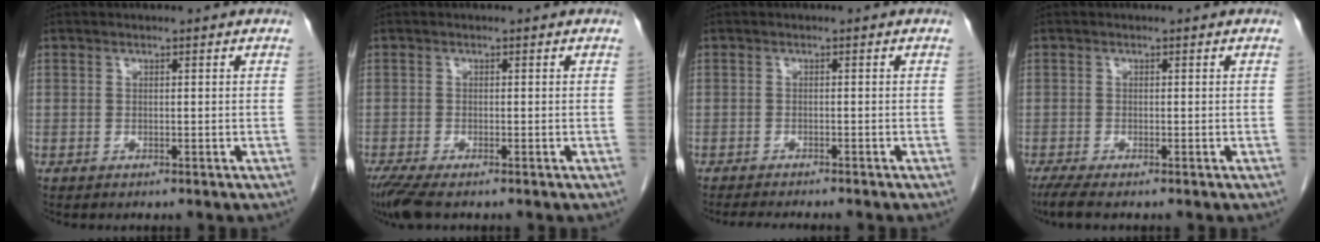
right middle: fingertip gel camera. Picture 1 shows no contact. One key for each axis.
{"total": 3.7, "fx": -2.7, "fy": 0.6, "fz": 2.5, "tx": -0.053, "ty": -0.012, "tz": -0.052}
{"total": 5.6, "fx": -5.0, "fy": 0.3, "fz": 2.5, "tx": -0.027, "ty": -0.009, "tz": -0.069}
{"total": 2.6, "fx": -2.0, "fy": 0.1, "fz": 1.7, "tx": -0.037, "ty": -0.008, "tz": -0.038}